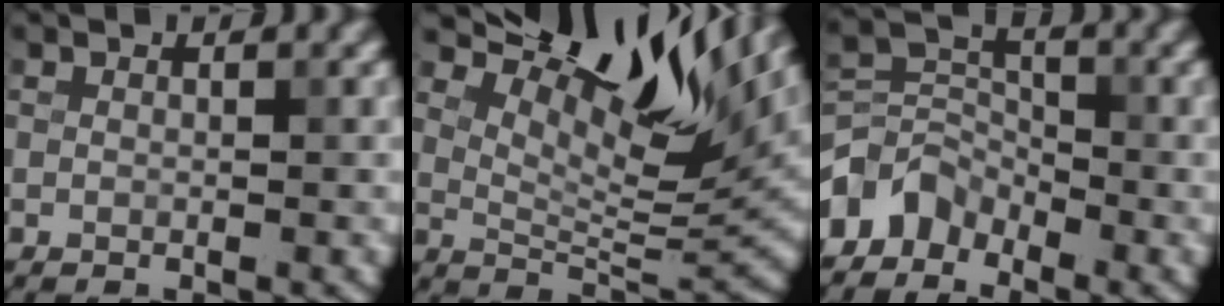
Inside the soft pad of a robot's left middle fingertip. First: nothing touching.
{"total": 11.1, "force": [7.4, 3.4, 7.5], "torque": [-0.118, 0.008, 0.131]}
{"total": 3.2, "force": [-2.4, 2.0, 0.6], "torque": [-0.008, 0.009, -0.057]}